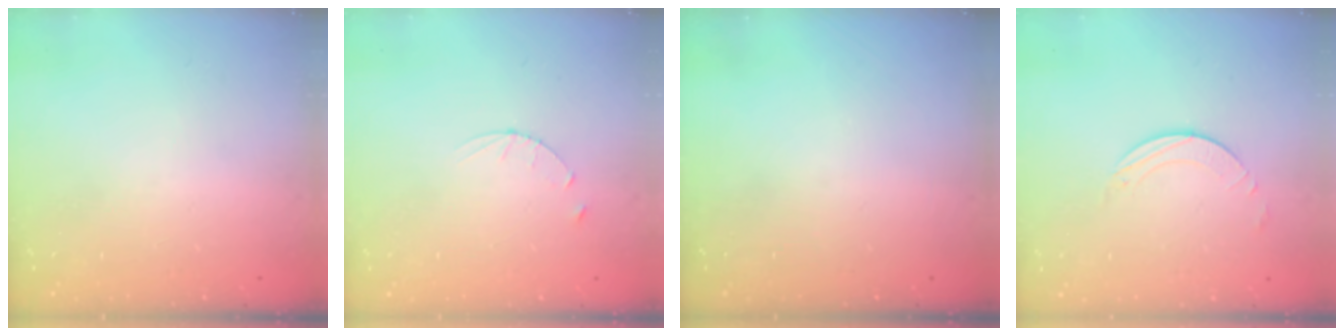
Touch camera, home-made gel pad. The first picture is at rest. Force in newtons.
{"total": 3.1, "press": 3.1, "slide": 0.3}
{"total": 0.0}
{"total": 1.6, "press": 1.6, "slide": 0.2}